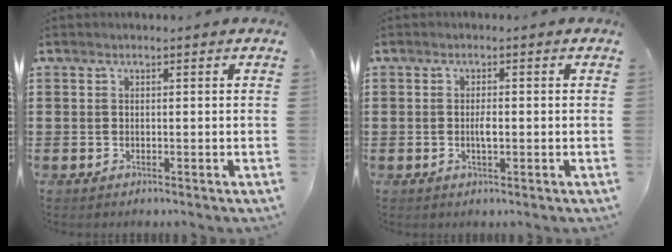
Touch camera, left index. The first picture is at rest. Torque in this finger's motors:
{"motor_torque": [0.61, 0.26, 0.07, 0.03]}